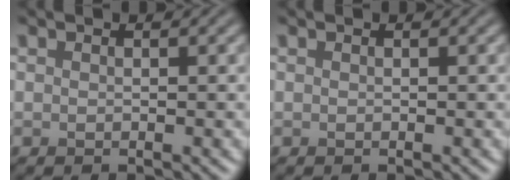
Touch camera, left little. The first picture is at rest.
{"total": 0.0}